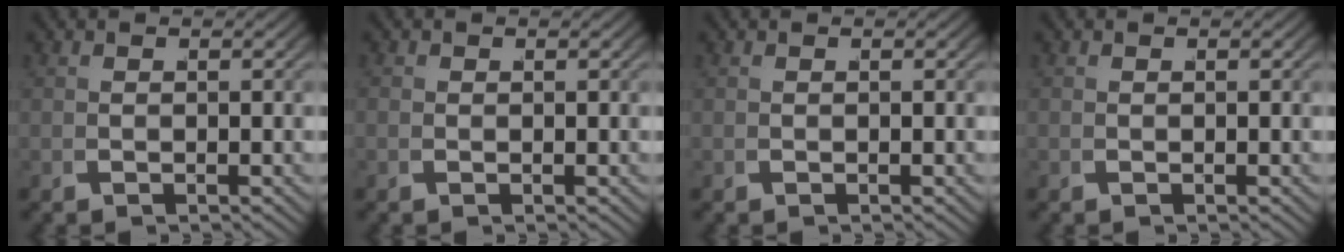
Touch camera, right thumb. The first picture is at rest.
{"total": 0.8, "force": [0.1, 0.7, 0.3], "torque": [-0.005, 0.002, -0.001]}
{"total": 0.0}
{"total": 0.0}